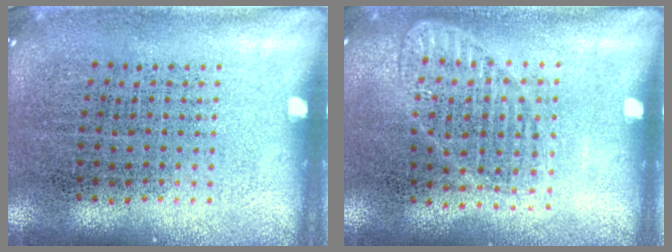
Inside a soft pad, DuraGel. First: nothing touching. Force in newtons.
{"total": 1.3, "press": 1.2, "slide": 0.3}